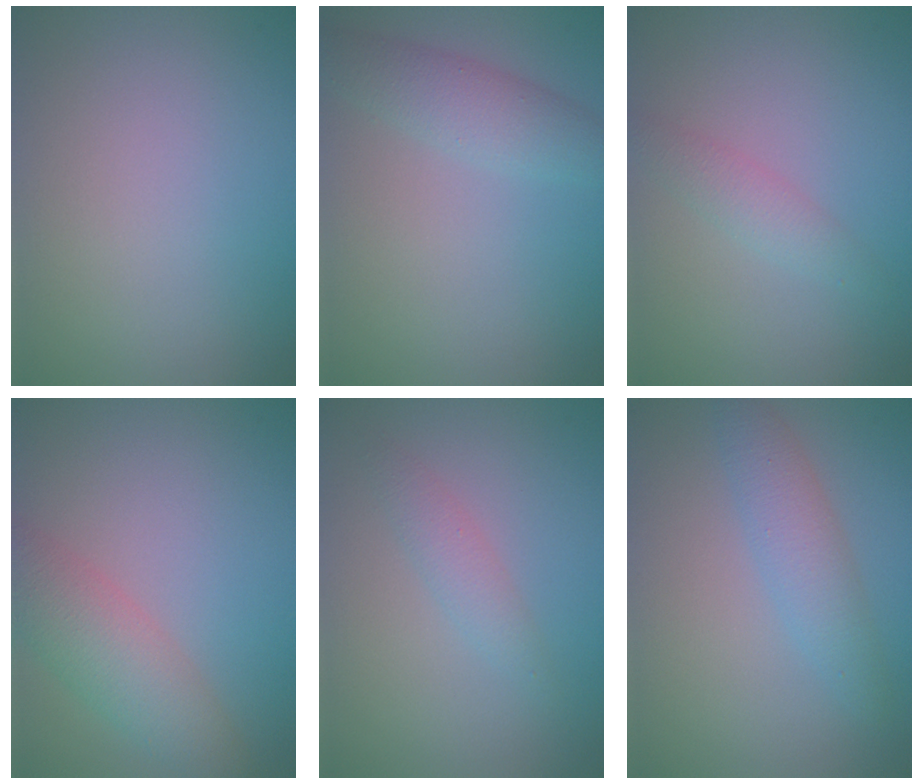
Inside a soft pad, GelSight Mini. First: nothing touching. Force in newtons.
{"total": 2.9, "press": 2.9, "slide": 0.2}
{"total": 1.7, "press": 1.7, "slide": 0.1}
{"total": 4.6, "press": 4.6, "slide": 0.1}
{"total": 1.6, "press": 1.6, "slide": 0.0}
{"total": 2.9, "press": 2.9, "slide": 0.0}